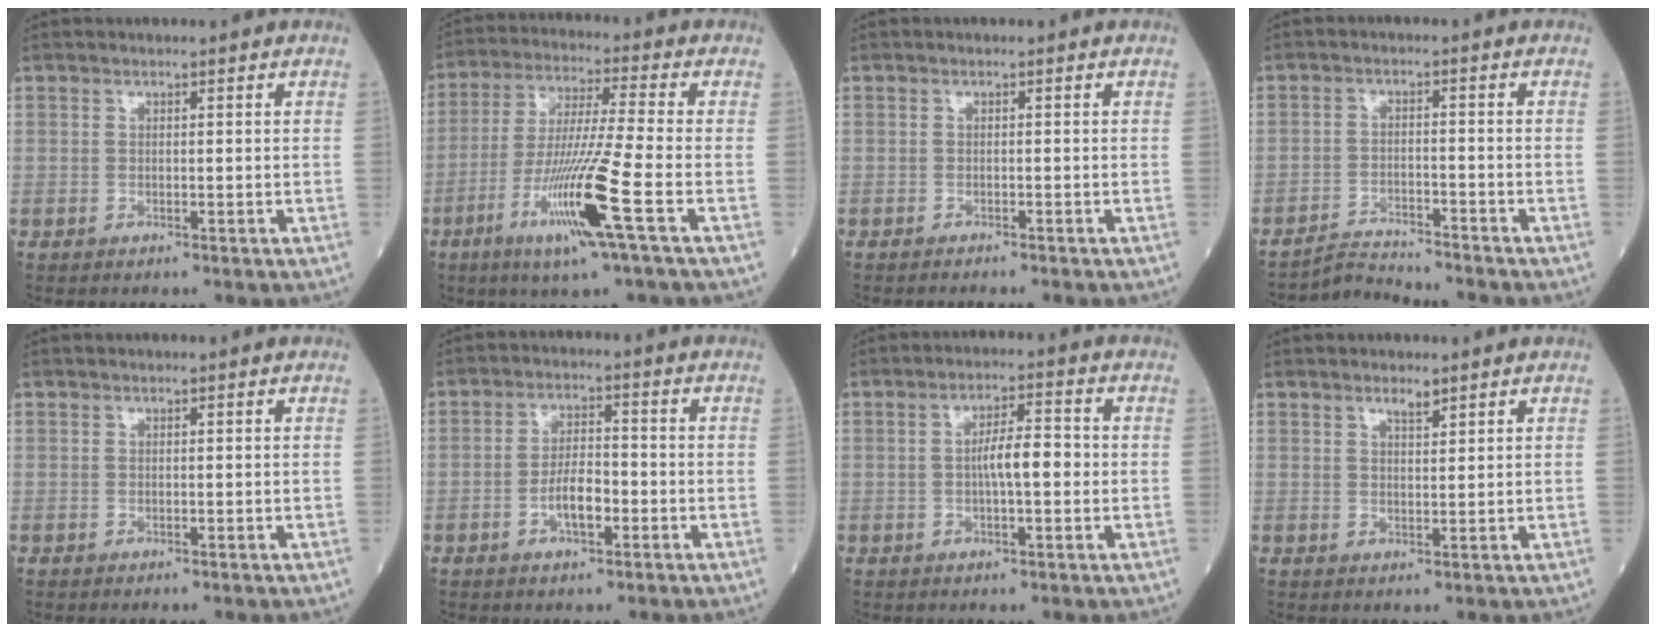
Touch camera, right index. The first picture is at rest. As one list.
[{"total": 13.2, "force": [-5.4, -1.2, 12.0], "torque": [-0.239, -0.021, -0.103]}, {"total": 1.9, "force": [-1.7, 0.0, 0.7], "torque": [-0.010, -0.001, -0.022]}, {"total": 4.6, "force": [-4.4, -0.9, -0.8], "torque": [0.010, -0.012, -0.077]}, {"total": 0.0}, {"total": 5.0, "force": [-1.8, 1.8, 4.3], "torque": [-0.085, 0.008, -0.032]}, {"total": 5.5, "force": [-0.3, 1.2, 5.3], "torque": [-0.094, 0.011, -0.007]}, {"total": 1.8, "force": [1.4, 0.3, 1.0], "torque": [-0.020, -0.001, 0.025]}]